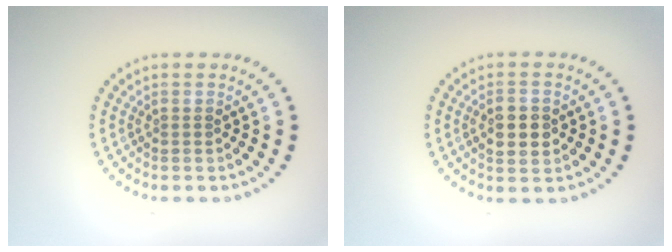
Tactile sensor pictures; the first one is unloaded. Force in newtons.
{"total": 2.9, "press": 2.9, "slide": 0.2}